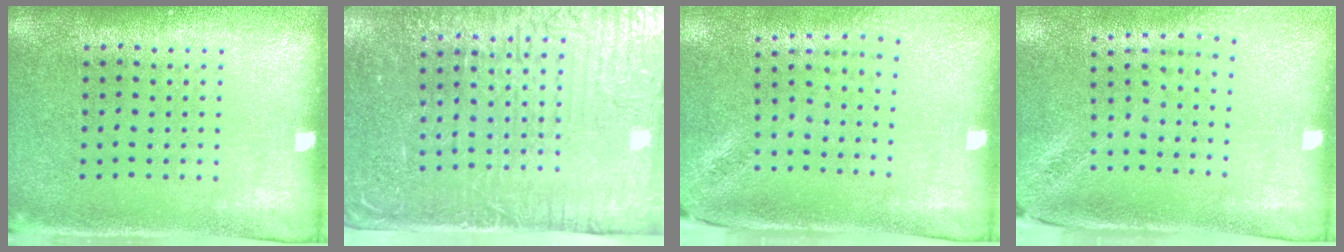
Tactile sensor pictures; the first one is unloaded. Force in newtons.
{"total": 5.1, "press": 4.5, "slide": 2.5}
{"total": 1.9, "press": 1.5, "slide": 1.2}
{"total": 1.9, "press": 1.6, "slide": 1.1}